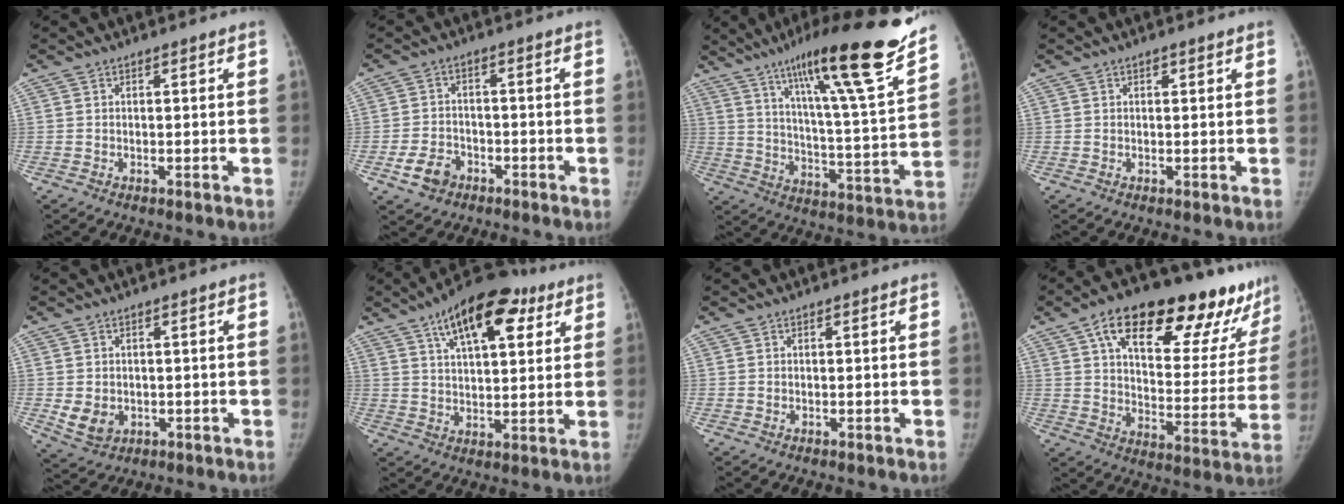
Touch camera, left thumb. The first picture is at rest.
{"total": 5.4, "force": [-2.9, 4.0, 2.3], "torque": [-0.035, 0.019, -0.047]}
{"total": 25.8, "force": [18.2, 2.0, 18.2], "torque": [-0.262, -0.079, 0.280]}
{"total": 0.8, "force": [0.5, 0.4, 0.5], "torque": [-0.003, -0.002, 0.007]}
{"total": 5.0, "force": [-0.6, 4.1, 2.8], "torque": [-0.040, -0.006, 0.005]}
{"total": 16.7, "force": [8.5, 7.2, 12.4], "torque": [-0.161, -0.011, 0.131]}
{"total": 0.0}
{"total": 29.1, "force": [17.7, 11.1, 20.2], "torque": [-0.251, -0.038, 0.261]}